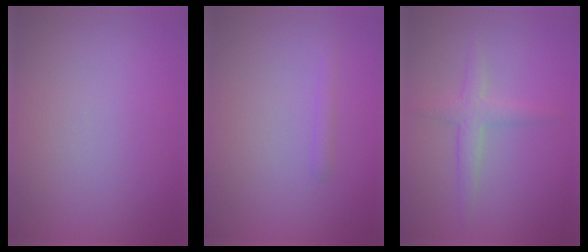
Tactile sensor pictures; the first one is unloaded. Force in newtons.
{"total": 0.7, "press": 0.7, "slide": 0.0}
{"total": 2.2, "press": 2.2, "slide": 0.1}